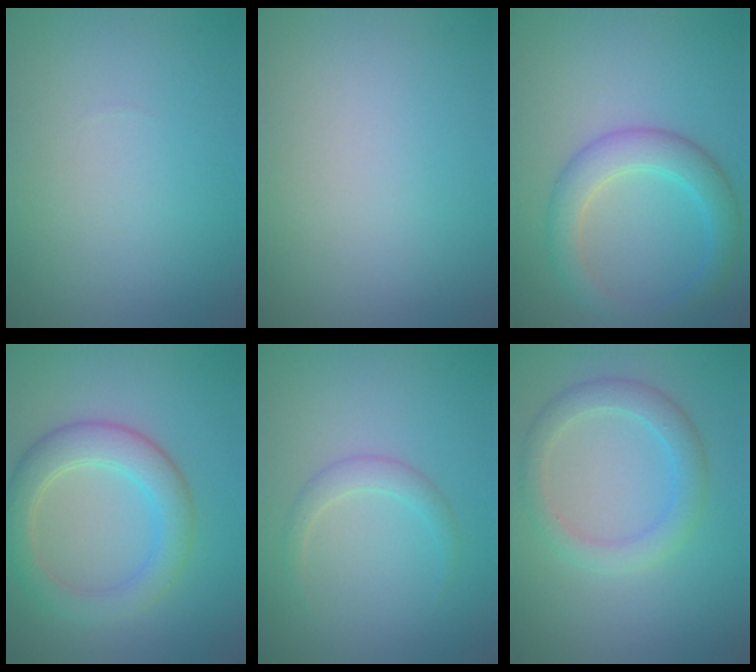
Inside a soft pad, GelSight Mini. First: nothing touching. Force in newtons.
{"total": 0.0}
{"total": 4.1, "press": 4.1, "slide": 0.1}
{"total": 4.6, "press": 4.6, "slide": 0.1}
{"total": 1.5, "press": 1.5, "slide": 0.1}
{"total": 3.0, "press": 2.9, "slide": 0.3}